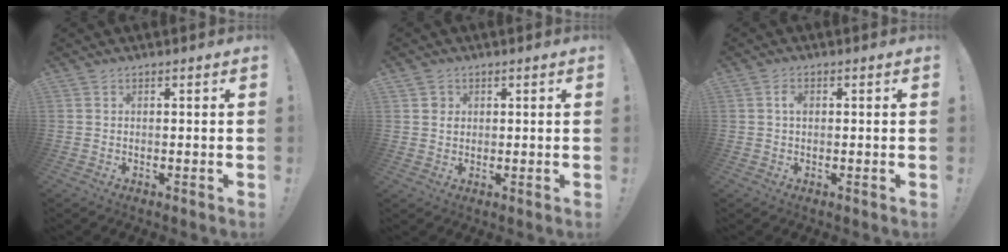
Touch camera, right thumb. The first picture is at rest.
{"total": 2.7, "force": [1.1, 2.4, 0.2], "torque": [0.000, -0.003, 0.018]}
{"total": 2.1, "force": [0.2, 1.4, 1.6], "torque": [-0.017, 0.001, -0.002]}